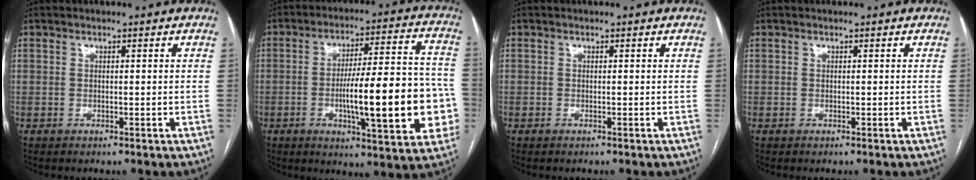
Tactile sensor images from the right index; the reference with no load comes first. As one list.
[{"total": 19.7, "force": [-4.1, 3.8, 18.9], "torque": [-0.233, 0.025, -0.050]}, {"total": 0.0}, {"total": 0.0}]